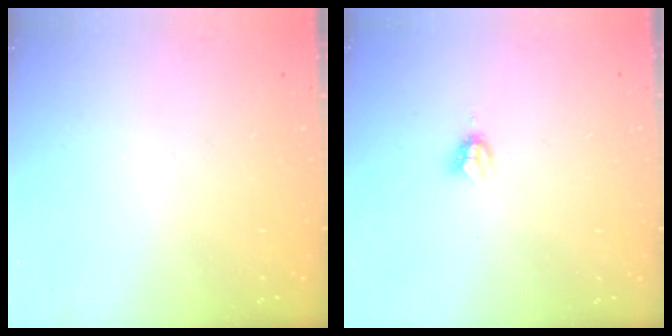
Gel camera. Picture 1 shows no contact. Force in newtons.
{"total": 3.9, "press": 3.9, "slide": 0.5}